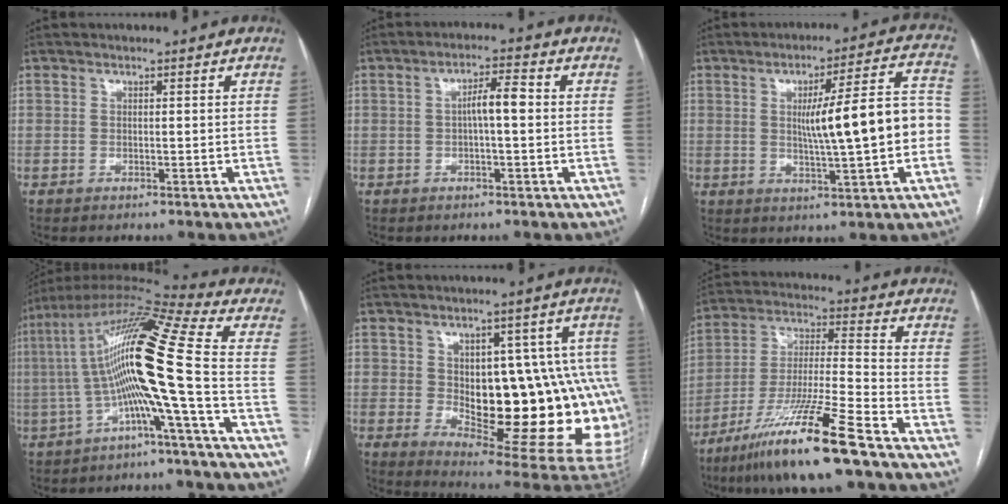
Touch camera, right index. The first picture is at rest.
{"total": 4.1, "force": [0.0, 0.7, 4.1], "torque": [-0.070, 0.012, 0.000]}
{"total": 13.2, "force": [-0.6, 1.2, 13.1], "torque": [-0.187, 0.026, -0.004]}
{"total": 16.0, "force": [-2.3, -1.2, 15.8], "torque": [-0.289, 0.030, -0.057]}
{"total": 22.2, "force": [-1.6, 9.3, 20.1], "torque": [-0.177, 0.022, 0.006]}
{"total": 16.1, "force": [-10.8, -0.3, 11.9], "torque": [-0.246, -0.033, -0.200]}